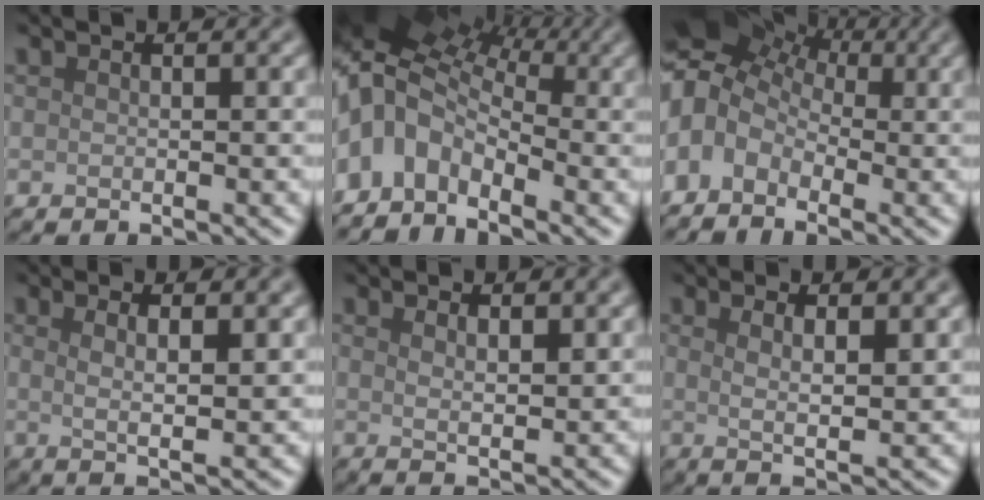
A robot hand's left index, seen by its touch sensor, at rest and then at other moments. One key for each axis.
{"total": 9.2, "fx": 0.2, "fy": 6.5, "fz": 6.5, "tx": -0.121, "ty": 0.006, "tz": -0.002}
{"total": 9.1, "fx": -0.1, "fy": 7.2, "fz": 5.6, "tx": -0.104, "ty": 0.016, "tz": -0.012}
{"total": 4.0, "fx": 1.2, "fy": 0.9, "fz": 3.8, "tx": -0.060, "ty": -0.003, "tz": 0.015}
{"total": 2.5, "fx": 1.2, "fy": 0.7, "fz": 2.1, "tx": -0.030, "ty": -0.001, "tz": 0.019}
{"total": 4.0, "fx": 1.3, "fy": 1.0, "fz": 3.7, "tx": -0.057, "ty": -0.005, "tz": 0.018}